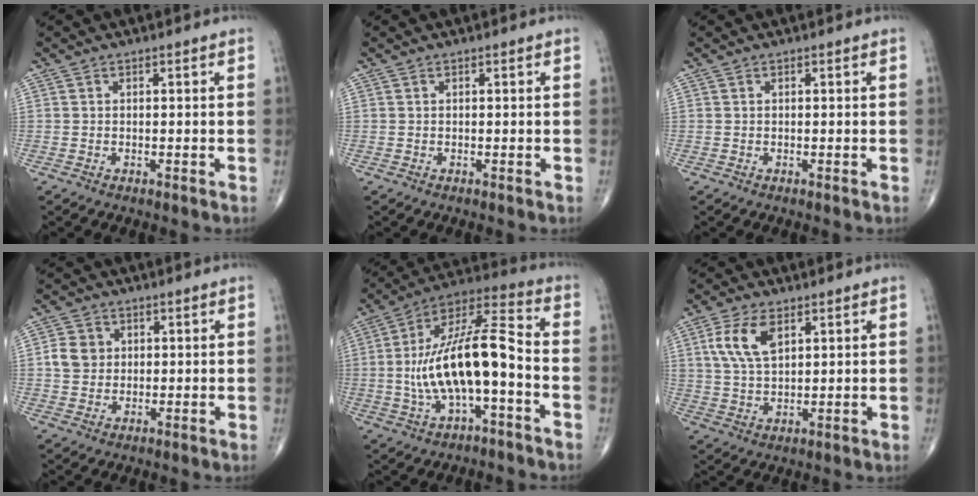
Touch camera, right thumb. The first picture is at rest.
{"total": 0.0}
{"total": 0.0}
{"total": 4.9, "force": [0.7, 4.3, 2.2], "torque": [-0.024, 0.003, 0.010]}
{"total": 17.8, "force": [-3.2, 6.1, 16.5], "torque": [-0.312, 0.052, -0.055]}
{"total": 8.3, "force": [3.2, 4.3, 6.3], "torque": [-0.125, -0.008, 0.066]}